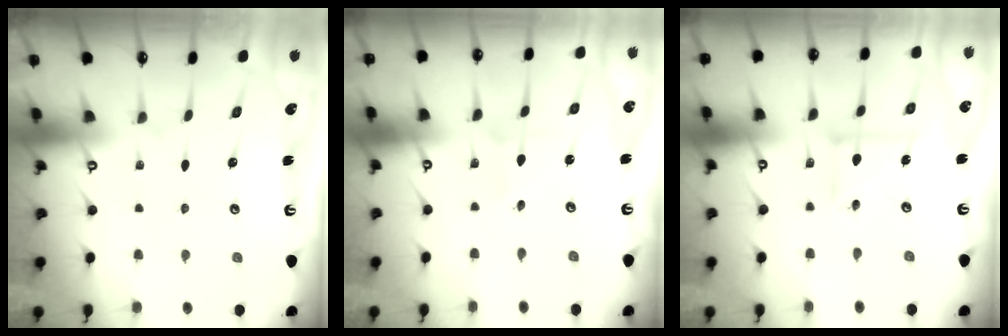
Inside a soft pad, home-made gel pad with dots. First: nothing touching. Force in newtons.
{"total": 1.5, "press": 1.5, "slide": 0.1}
{"total": 6.3, "press": 6.3, "slide": 0.5}